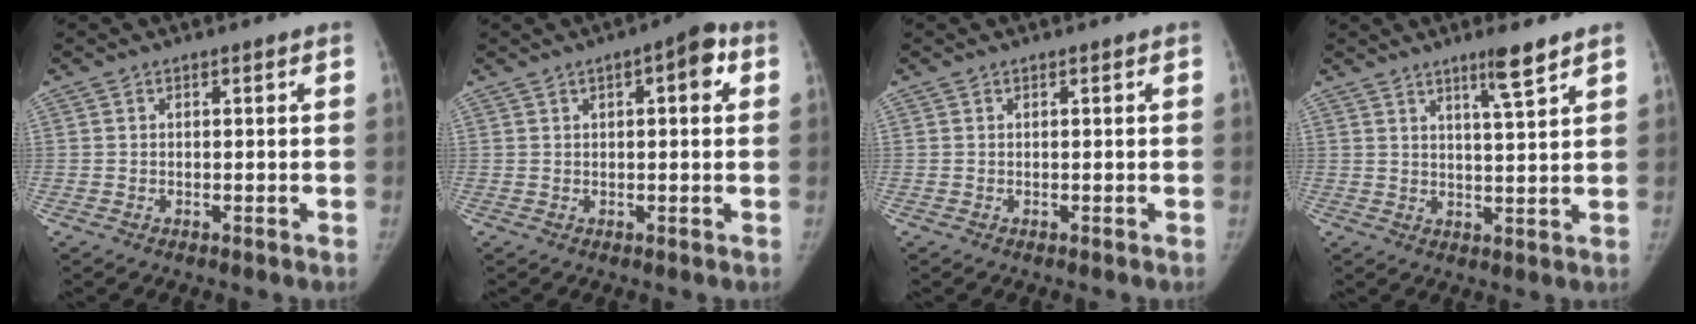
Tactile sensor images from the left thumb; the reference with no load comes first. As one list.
[{"total": 5.7, "force": [1.8, 2.1, 5.0], "torque": [-0.054, 0.009, 0.018]}, {"total": 0.0}, {"total": 5.6, "force": [3.9, 0.0, 4.0], "torque": [-0.062, -0.029, 0.066]}]